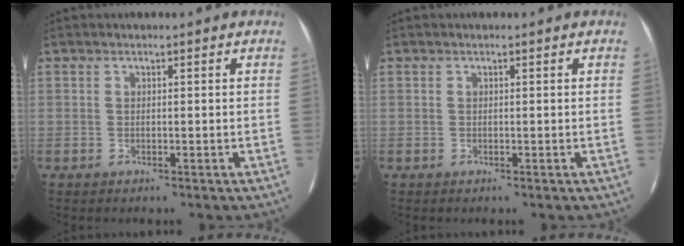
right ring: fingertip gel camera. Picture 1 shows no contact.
{"total": 0.0}